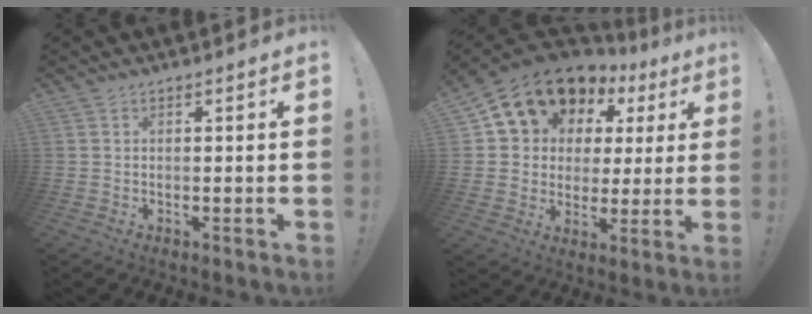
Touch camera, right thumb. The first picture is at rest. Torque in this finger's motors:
{"motor_torque": [2.48, 2.53, 0.74, 0.63, 0.31]}